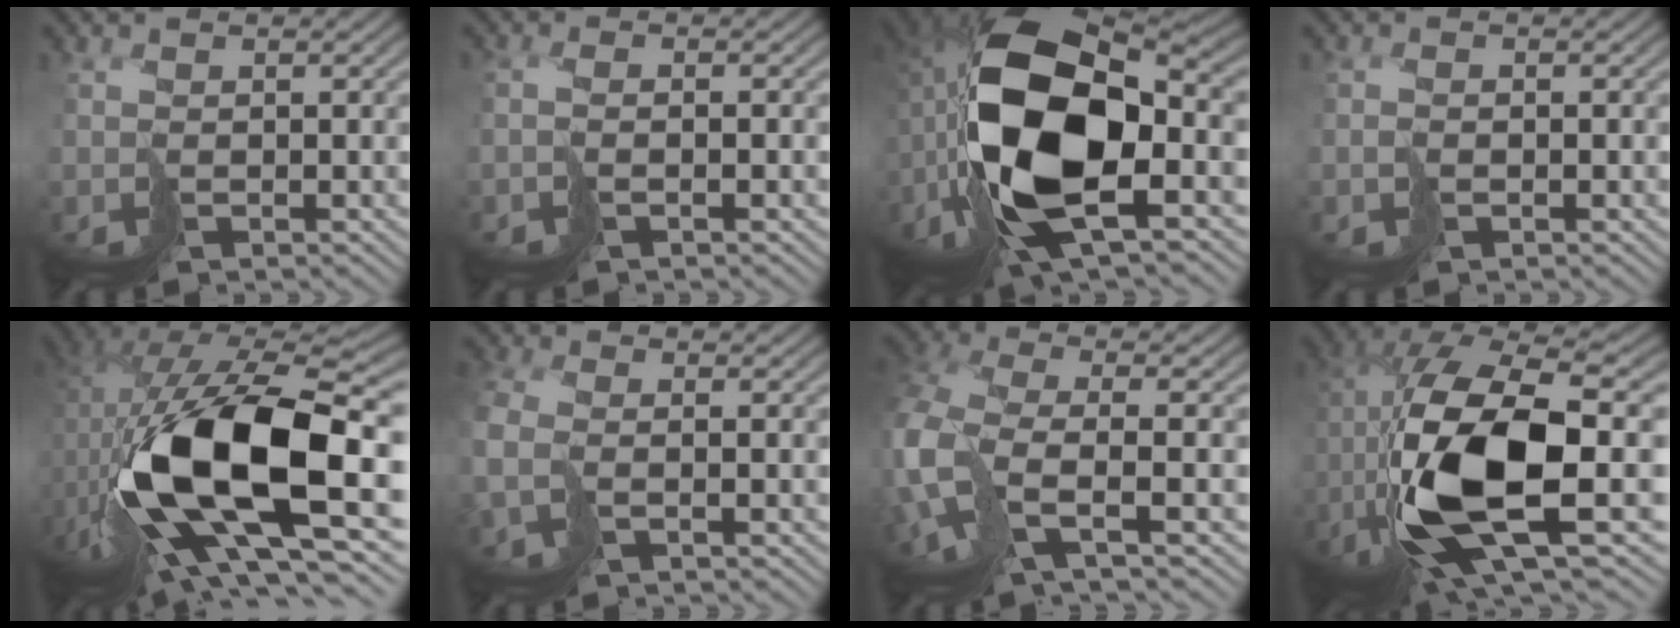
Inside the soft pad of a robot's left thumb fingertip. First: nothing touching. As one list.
[{"total": 2.5, "force": [-0.9, 0.8, 2.2], "torque": [-0.042, -0.004, -0.021]}, {"total": 17.6, "force": [-1.9, 9.9, 14.5], "torque": [-0.323, -0.019, -0.020]}, {"total": 1.0, "force": [-0.3, 0.5, 0.8], "torque": [-0.017, -0.001, -0.005]}, {"total": 19.0, "force": [-0.4, 10.4, 15.9], "torque": [-0.323, -0.033, 0.011]}, {"total": 4.3, "force": [-0.8, 2.3, 3.6], "torque": [-0.107, -0.013, -0.021]}, {"total": 10.4, "force": [-1.6, 5.1, 9.0], "torque": [-0.243, -0.027, -0.027]}, {"total": 17.6, "force": [-1.6, 8.7, 15.2], "torque": [-0.334, -0.010, -0.016]}]